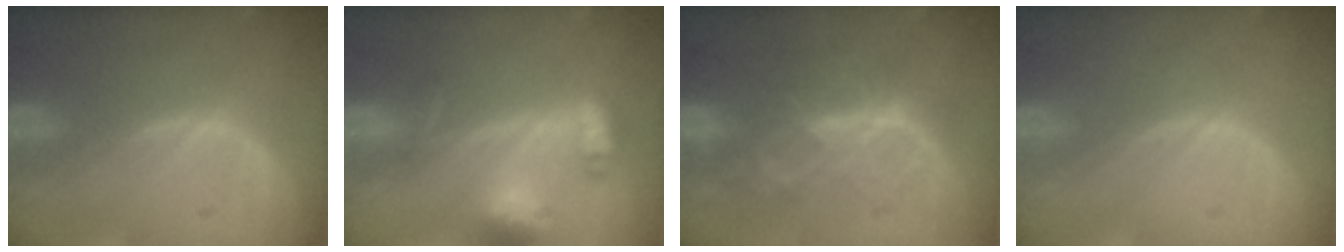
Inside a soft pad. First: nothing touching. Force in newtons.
{"total": 6.3, "press": 6.2, "slide": 0.9}
{"total": 6.5, "press": 6.5, "slide": 0.7}
{"total": 0.0}